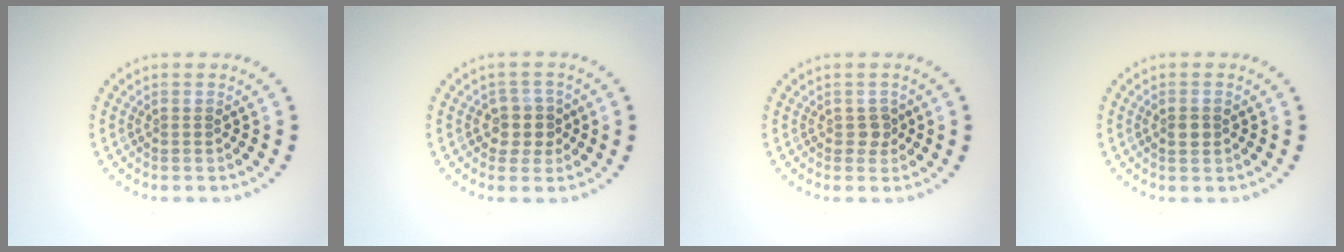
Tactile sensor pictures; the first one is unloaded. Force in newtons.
{"total": 2.6, "press": 2.2, "slide": 1.3}
{"total": 1.2, "press": 1.0, "slide": 0.6}
{"total": 1.2, "press": 1.2, "slide": 0.1}